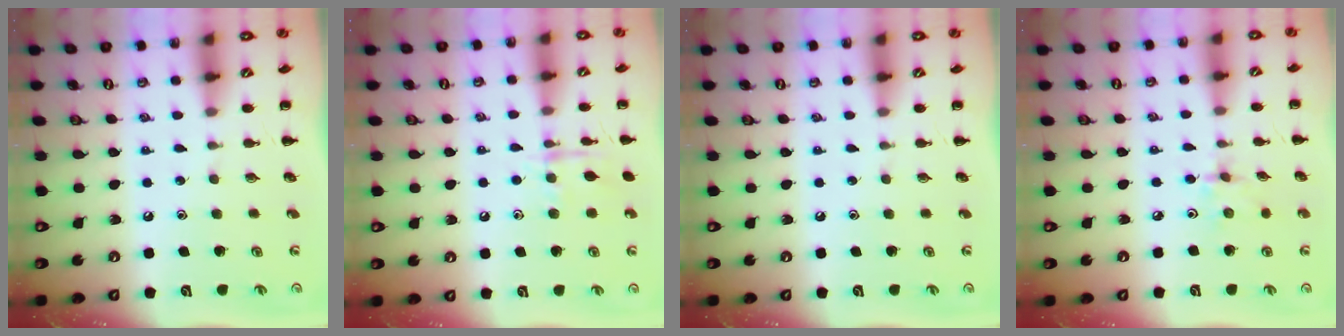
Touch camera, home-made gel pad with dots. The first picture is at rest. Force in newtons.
{"total": 8.0, "press": 7.9, "slide": 0.6}
{"total": 0.0}
{"total": 2.9, "press": 2.7, "slide": 0.9}